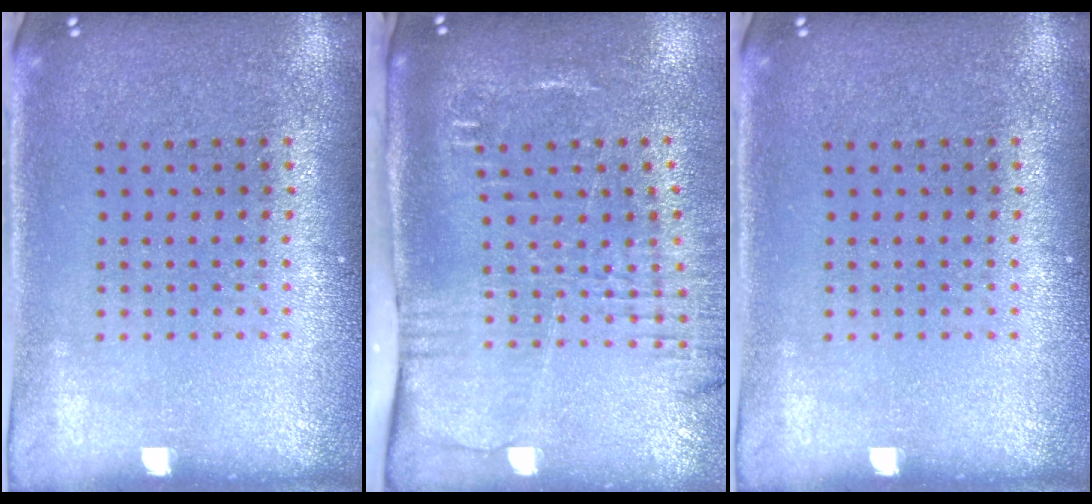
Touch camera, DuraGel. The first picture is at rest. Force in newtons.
{"total": 2.8, "press": 2.1, "slide": 1.7}
{"total": 0.0}